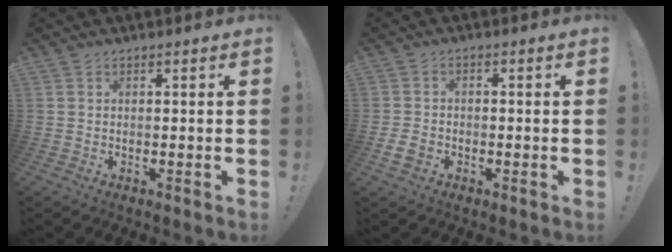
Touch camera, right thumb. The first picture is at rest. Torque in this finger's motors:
{"motor_torque": [0.16, 0.15, 0.16, -0.16, 0.00]}